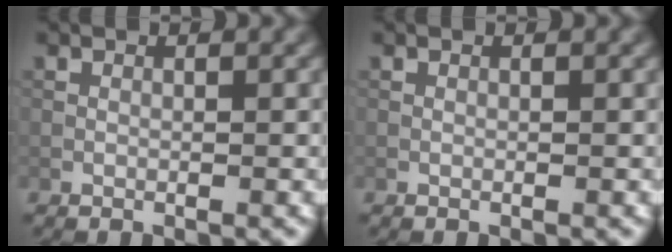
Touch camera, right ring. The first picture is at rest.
{"total": 0.0}